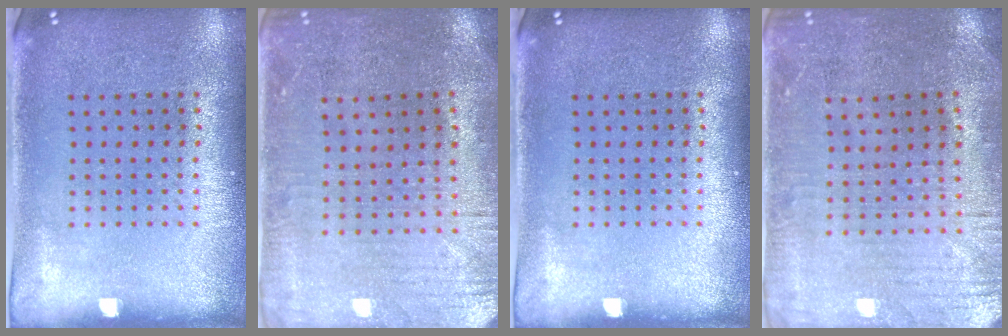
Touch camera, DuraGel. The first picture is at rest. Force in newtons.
{"total": 0.7, "press": 0.5, "slide": 0.5}
{"total": 0.0}
{"total": 0.9, "press": 0.7, "slide": 0.6}